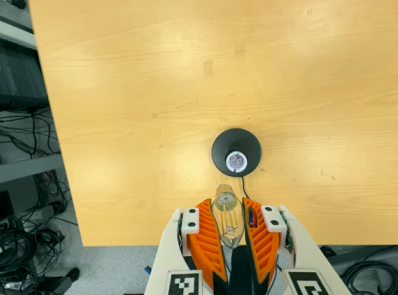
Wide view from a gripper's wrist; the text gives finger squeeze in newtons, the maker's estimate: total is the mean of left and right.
{"total": 19.5, "left": 24.9, "right": 14.2}